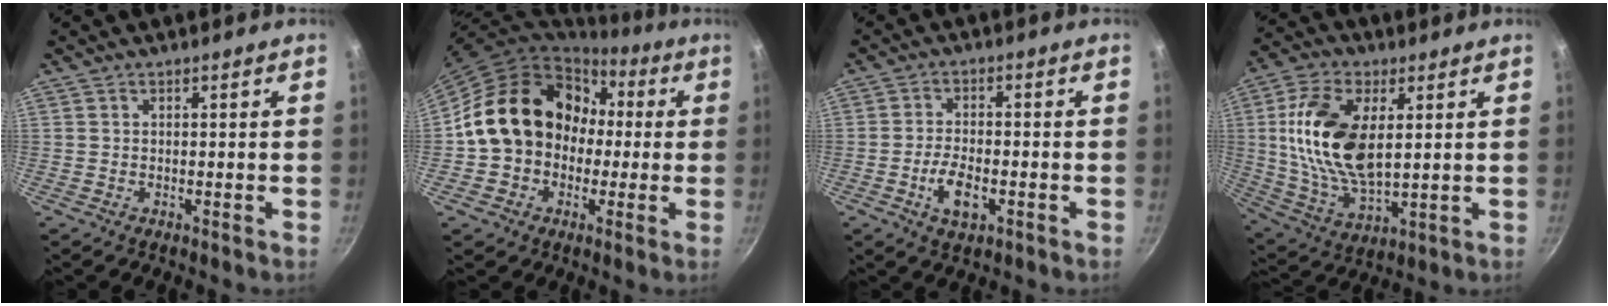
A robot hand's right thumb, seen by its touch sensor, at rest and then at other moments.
{"total": 18.6, "force": [0.5, 15.3, 10.4], "torque": [-0.141, 0.058, 0.009]}
{"total": 6.4, "force": [-2.3, 3.2, 5.1], "torque": [-0.090, 0.013, -0.041]}
{"total": 18.0, "force": [3.4, 9.7, 14.8], "torque": [-0.278, -0.007, 0.070]}